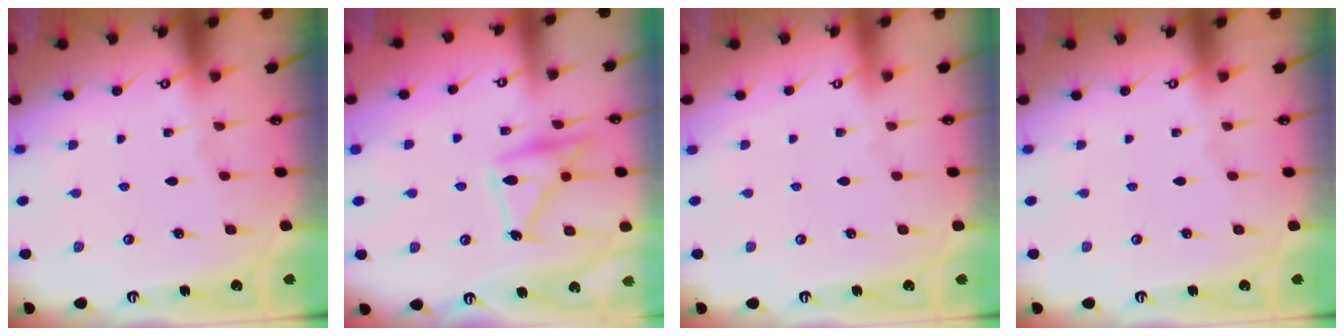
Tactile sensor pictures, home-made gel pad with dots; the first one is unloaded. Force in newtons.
{"total": 17.0, "press": 17.0, "slide": 0.9}
{"total": 3.9, "press": 3.9, "slide": 0.1}
{"total": 0.0}